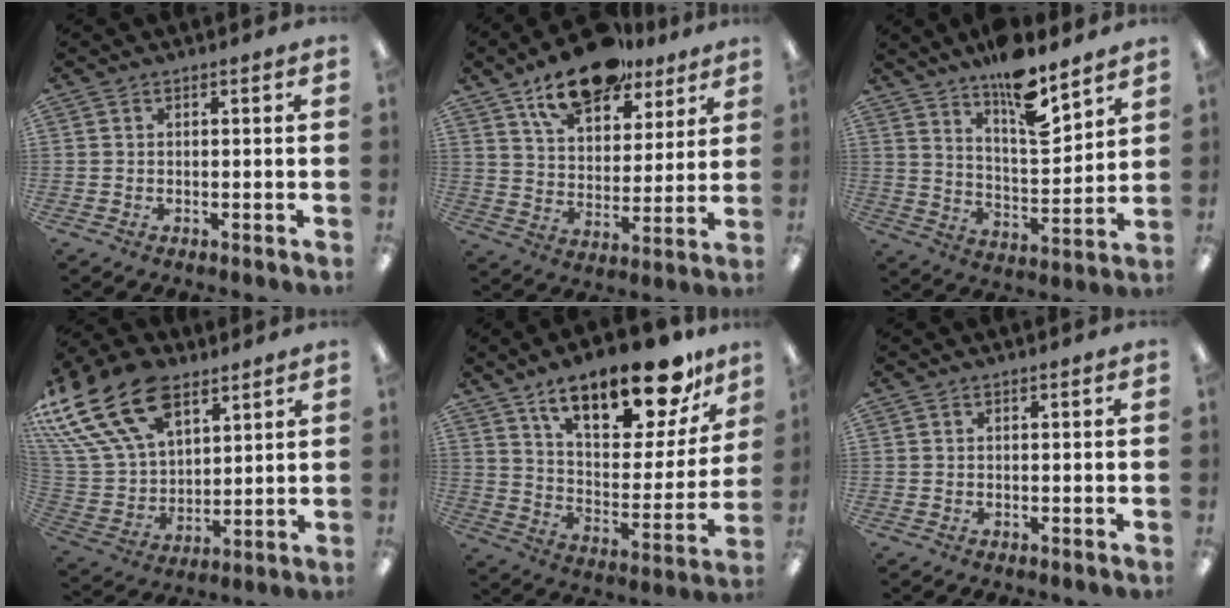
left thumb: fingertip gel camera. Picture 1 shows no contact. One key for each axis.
{"total": 17.2, "fx": 12.6, "fy": 8.2, "fz": 8.4, "tx": -0.132, "ty": -0.068, "tz": 0.221}
{"total": 13.7, "fx": 11.0, "fy": 3.7, "fz": 7.4, "tx": -0.121, "ty": -0.076, "tz": 0.188}
{"total": 24.4, "fx": 13.2, "fy": 15.1, "fz": 14.0, "tx": -0.306, "ty": -0.068, "tz": 0.240}
{"total": 23.5, "fx": 16.0, "fy": 9.2, "fz": 14.5, "tx": -0.217, "ty": -0.093, "tz": 0.267}
{"total": 0.0}